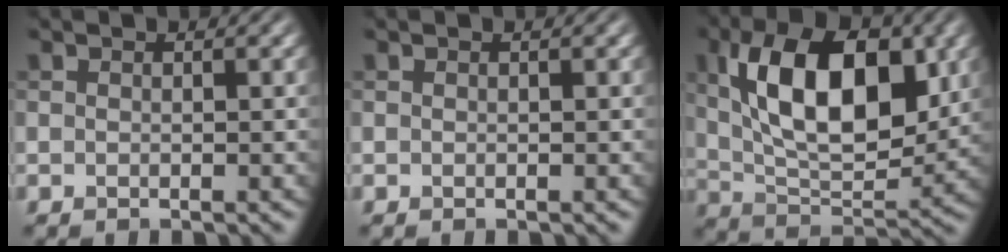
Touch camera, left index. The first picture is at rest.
{"total": 0.0}
{"total": 11.4, "force": [2.8, 5.8, 9.4], "torque": [-0.147, 0.007, 0.046]}